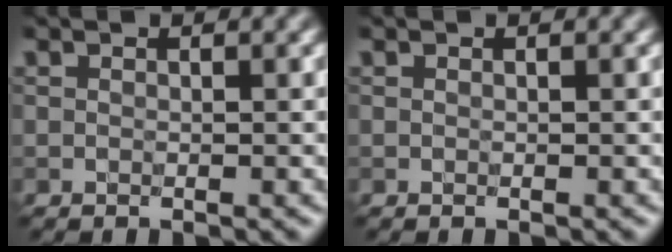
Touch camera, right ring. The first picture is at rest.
{"total": 0.0}